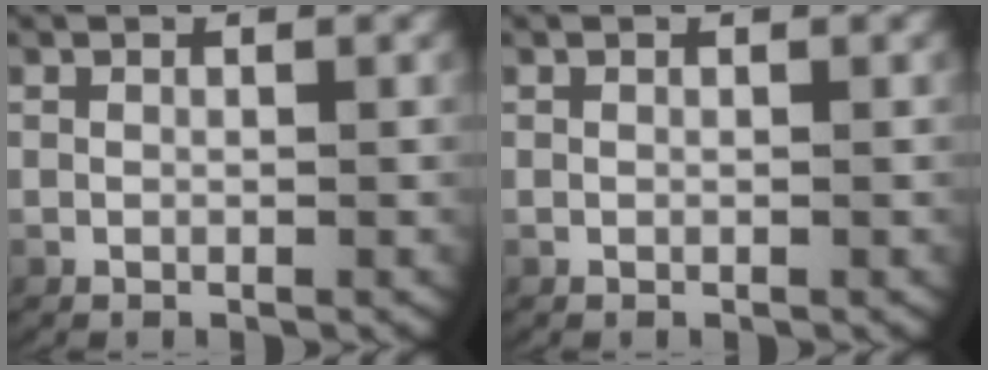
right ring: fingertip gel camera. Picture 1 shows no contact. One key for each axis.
{"total": 0.0}